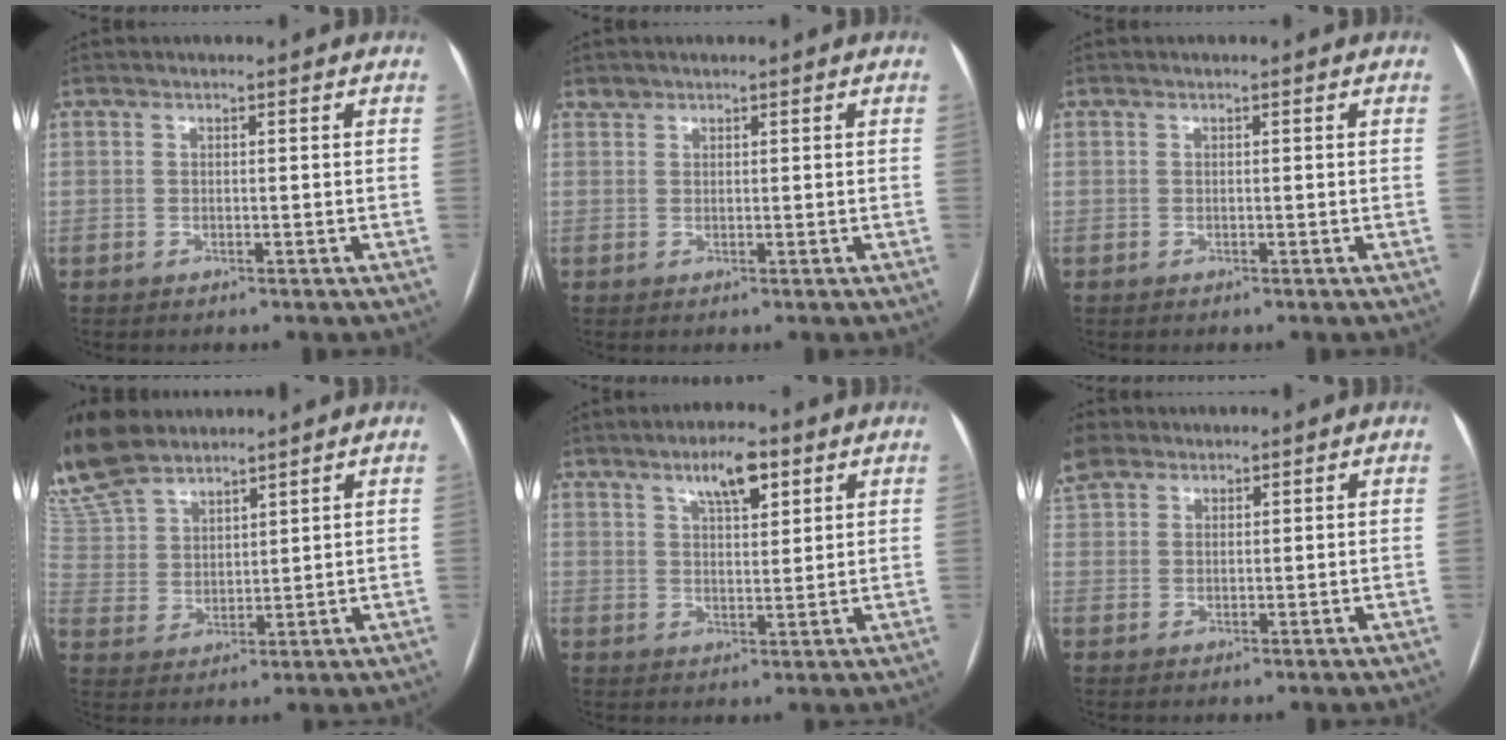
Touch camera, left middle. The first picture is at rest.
{"total": 0.9, "force": [0.7, 0.5, -0.1], "torque": [0.004, 0.006, 0.012]}
{"total": 0.0}
{"total": 14.2, "force": [12.7, 4.1, 4.7], "torque": [-0.147, 0.014, 0.266]}
{"total": 6.4, "force": [3.9, 1.9, 4.8], "torque": [-0.082, 0.006, 0.063]}
{"total": 4.8, "force": [3.9, 2.5, 1.3], "torque": [-0.064, 0.017, 0.089]}